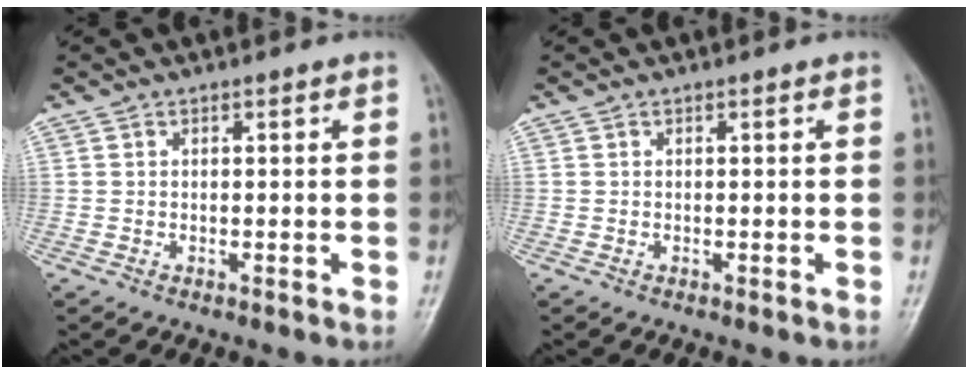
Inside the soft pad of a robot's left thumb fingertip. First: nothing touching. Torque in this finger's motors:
{"motor_torque": [0.00, 0.00, 0.00, 0.00, 0.00]}